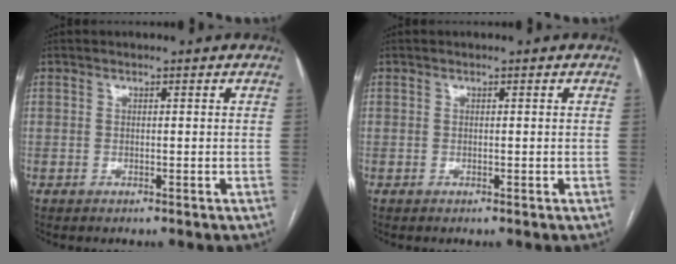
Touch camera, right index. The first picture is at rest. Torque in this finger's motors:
{"motor_torque": [-0.01, 0.01, 0.00, 0.00]}